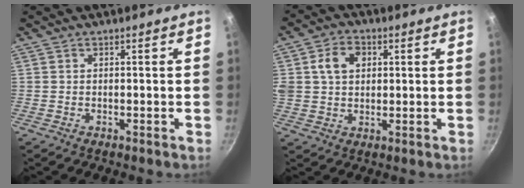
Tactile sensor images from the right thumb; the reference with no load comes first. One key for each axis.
{"total": 7.8, "fx": 2.2, "fy": 6.0, "fz": 4.5, "tx": -0.062, "ty": 0.004, "tz": 0.033}